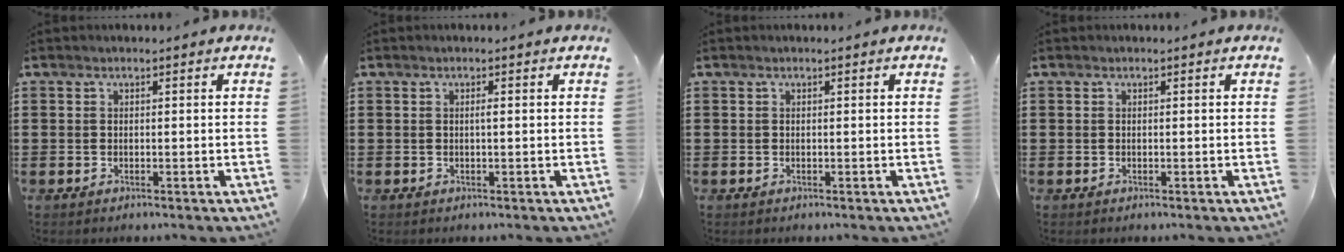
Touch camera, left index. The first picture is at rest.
{"total": 0.7, "force": [0.0, 0.0, 0.7], "torque": [-0.014, -0.003, 0.000]}
{"total": 0.0}
{"total": 0.0}